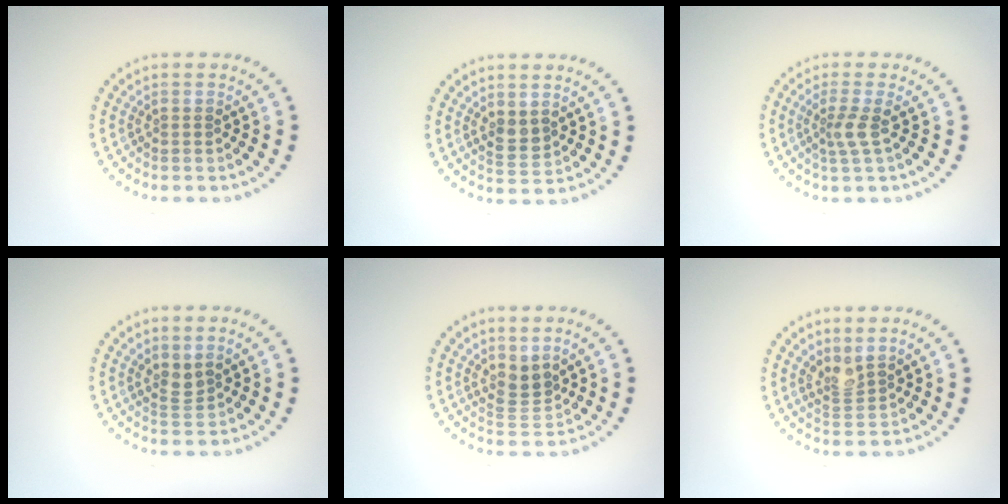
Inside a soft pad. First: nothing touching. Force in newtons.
{"total": 1.6, "press": 1.5, "slide": 0.7}
{"total": 2.0, "press": 1.5, "slide": 1.3}
{"total": 1.6, "press": 1.2, "slide": 1.0}
{"total": 2.3, "press": 1.6, "slide": 1.6}
{"total": 2.1, "press": 1.5, "slide": 1.5}